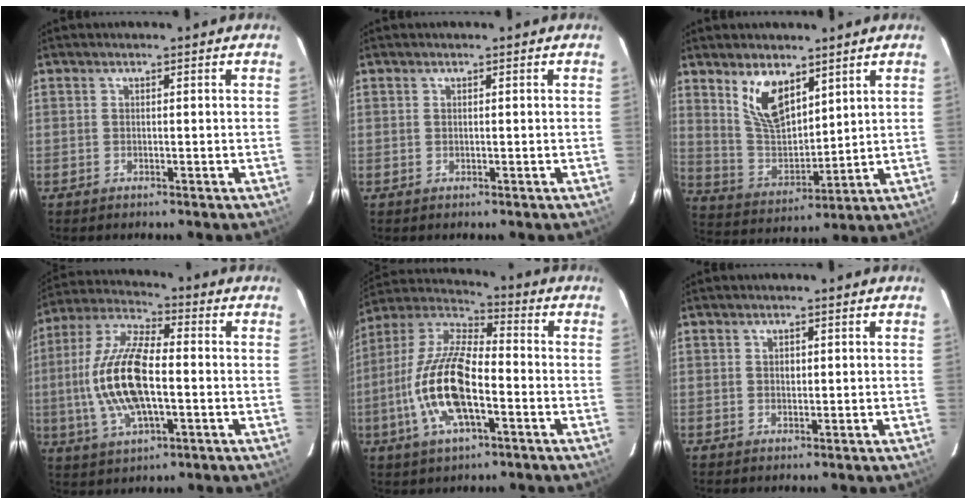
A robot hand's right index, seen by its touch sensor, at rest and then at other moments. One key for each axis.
{"total": 0.0}
{"total": 10.2, "fx": 6.1, "fy": 4.8, "fz": 6.6, "tx": -0.123, "ty": 0.002, "tz": 0.131}
{"total": 16.3, "fx": -1.7, "fy": 6.7, "fz": 14.7, "tx": -0.307, "ty": 0.005, "tz": -0.034}
{"total": 16.8, "fx": -4.8, "fy": 6.4, "fz": 14.7, "tx": -0.305, "ty": -0.003, "tz": -0.098}
{"total": 1.0, "fx": 0.2, "fy": 0.8, "fz": 0.4, "tx": -0.006, "ty": 0.004, "tz": 0.005}